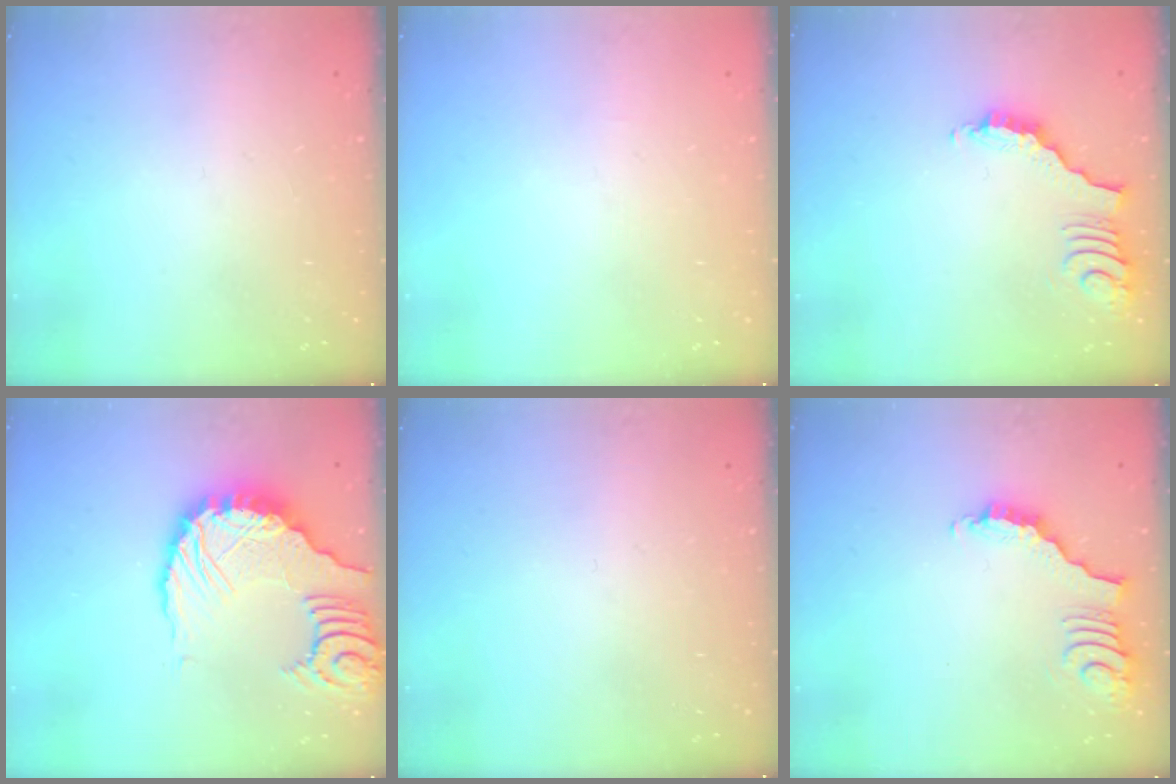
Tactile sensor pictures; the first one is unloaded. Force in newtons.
{"total": 0.0}
{"total": 4.0, "press": 3.9, "slide": 0.7}
{"total": 11.1, "press": 11.1, "slide": 1.3}
{"total": 0.0}
{"total": 3.8, "press": 3.7, "slide": 0.6}